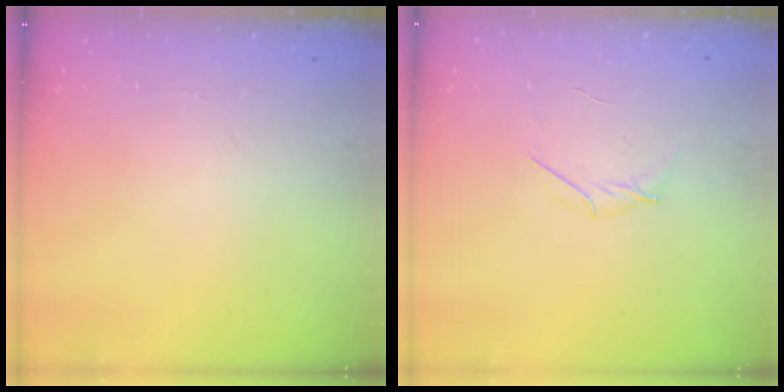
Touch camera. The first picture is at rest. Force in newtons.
{"total": 3.3, "press": 3.2, "slide": 0.8}